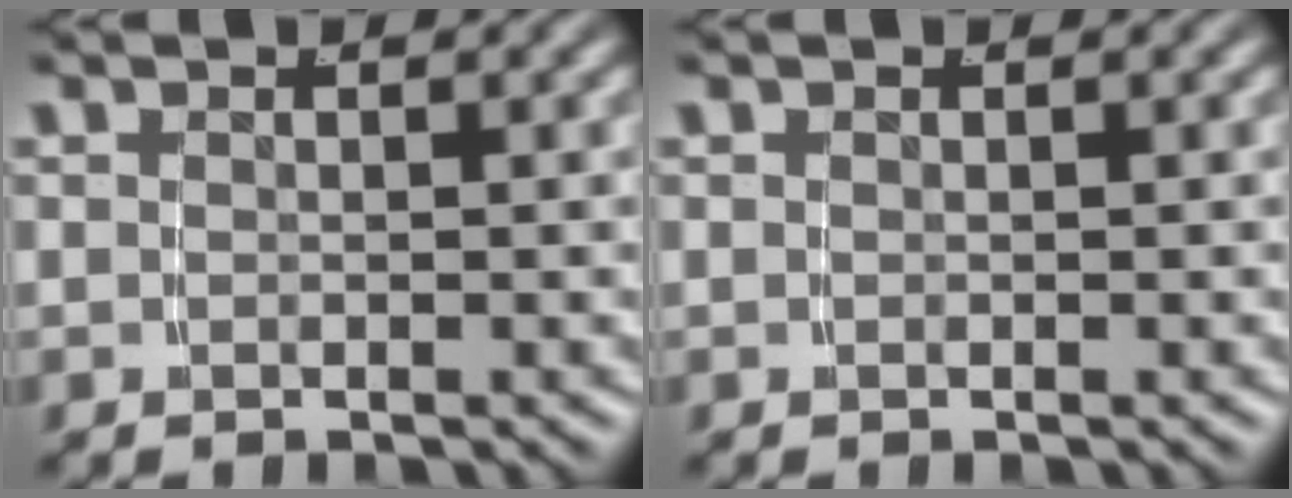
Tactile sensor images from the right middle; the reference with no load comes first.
{"total": 0.0}